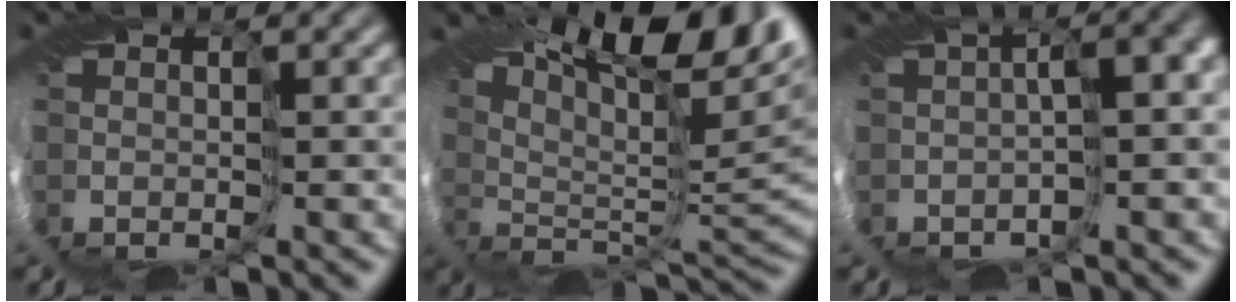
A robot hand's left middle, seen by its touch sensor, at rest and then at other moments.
{"total": 13.5, "force": [7.8, 4.1, 10.3], "torque": [-0.147, 0.034, 0.127]}
{"total": 4.1, "force": [-1.2, 1.2, 3.7], "torque": [-0.042, 0.012, -0.012]}